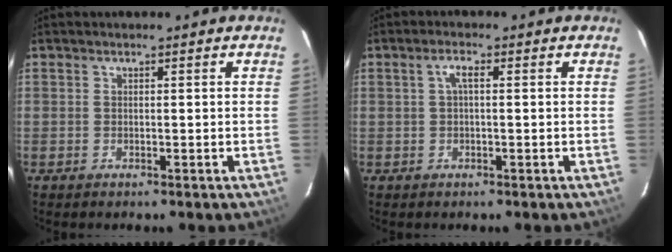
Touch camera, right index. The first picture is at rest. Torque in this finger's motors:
{"motor_torque": [0.40, 0.11, 0.17, 0.04]}